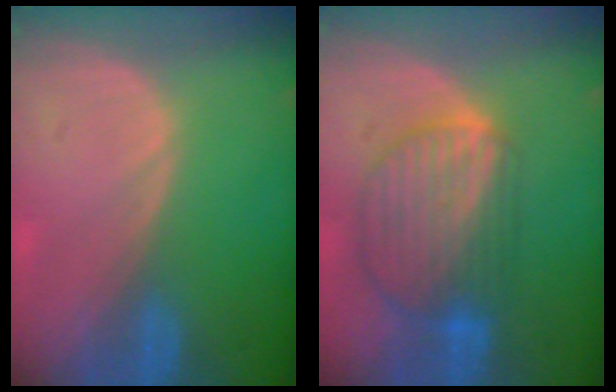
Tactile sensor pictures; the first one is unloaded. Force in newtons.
{"total": 9.3, "press": 7.9, "slide": 4.9}